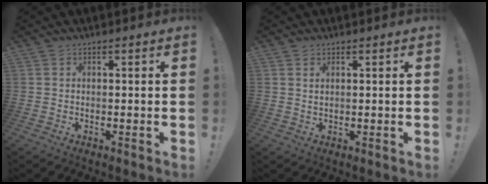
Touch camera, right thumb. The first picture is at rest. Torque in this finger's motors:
{"motor_torque": [-0.16, 0.20, 0.10, 0.03, -0.11]}